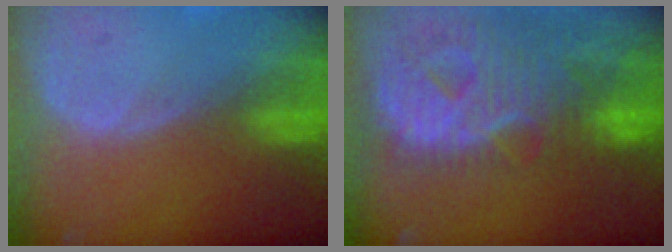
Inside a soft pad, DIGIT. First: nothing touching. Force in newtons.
{"total": 12.9, "press": 11.0, "slide": 6.8}